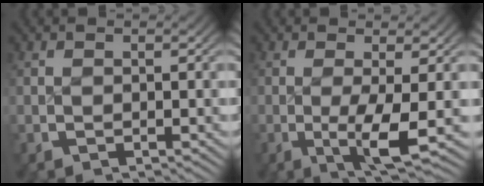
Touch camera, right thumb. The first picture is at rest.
{"total": 5.0, "force": [-0.7, 1.4, 4.7], "torque": [-0.092, -0.015, -0.010]}